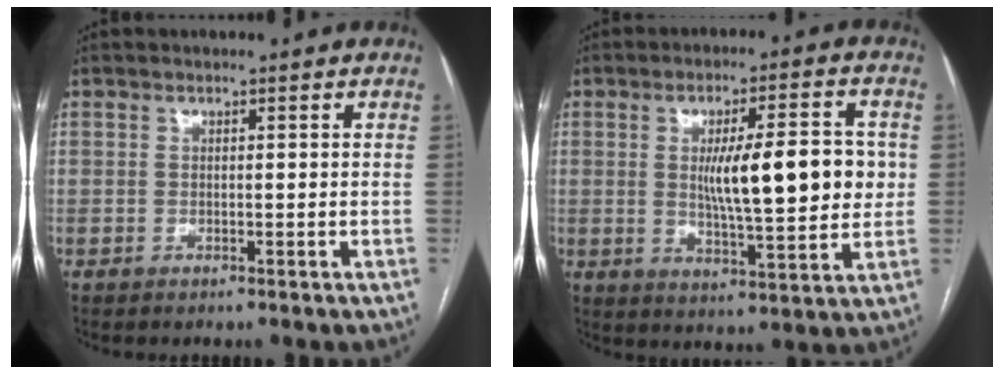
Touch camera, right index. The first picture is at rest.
{"total": 13.3, "force": [1.2, 2.7, 13.0], "torque": [-0.197, 0.008, 0.022]}